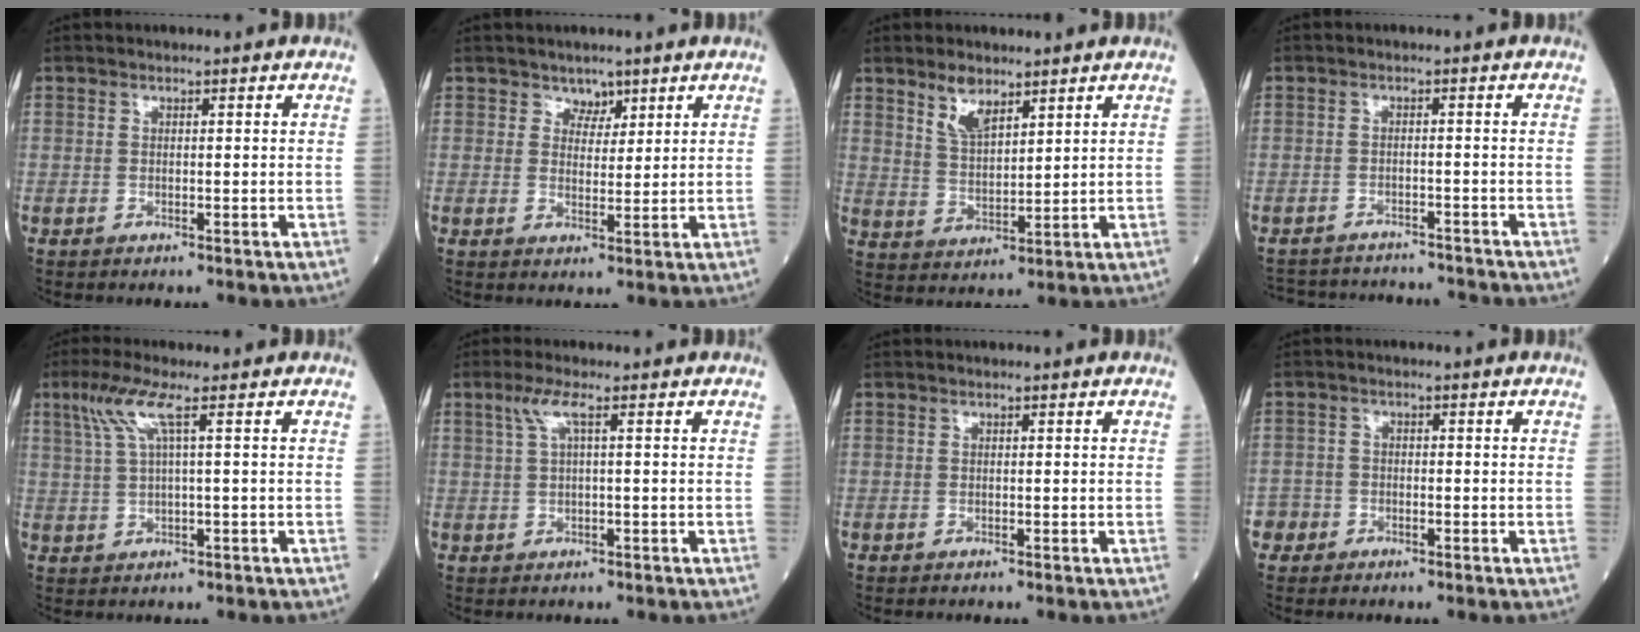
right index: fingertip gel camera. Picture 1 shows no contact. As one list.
[{"total": 2.4, "force": [1.9, 1.5, 0.4], "torque": [0.003, -0.003, 0.028]}, {"total": 5.2, "force": [3.7, 1.9, 3.1], "torque": [-0.065, -0.003, 0.077]}, {"total": 11.7, "force": [-11.3, 2.0, 2.0], "torque": [-0.042, 0.013, -0.148]}, {"total": 4.7, "force": [2.0, -0.4, 4.2], "torque": [-0.097, 0.016, 0.046]}, {"total": 2.6, "force": [1.0, -0.2, 2.4], "torque": [-0.061, 0.014, 0.025]}, {"total": 0.0}, {"total": 2.6, "force": [-1.7, 2.0, -0.3], "torque": [0.005, 0.010, -0.037]}]